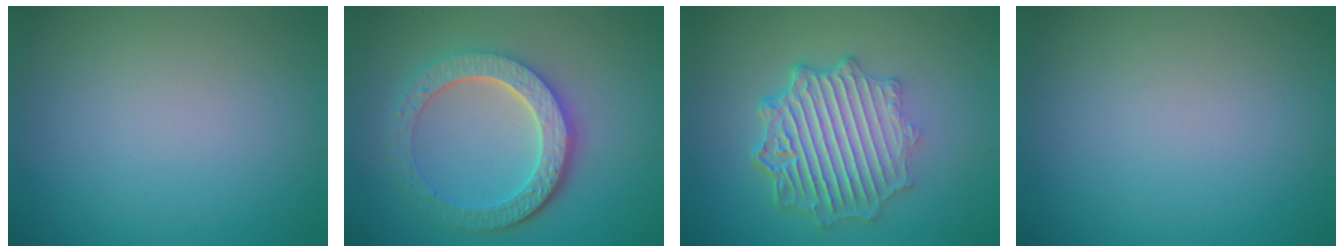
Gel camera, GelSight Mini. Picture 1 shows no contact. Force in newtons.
{"total": 5.9, "press": 4.6, "slide": 3.7}
{"total": 7.1, "press": 5.3, "slide": 4.7}
{"total": 0.0}